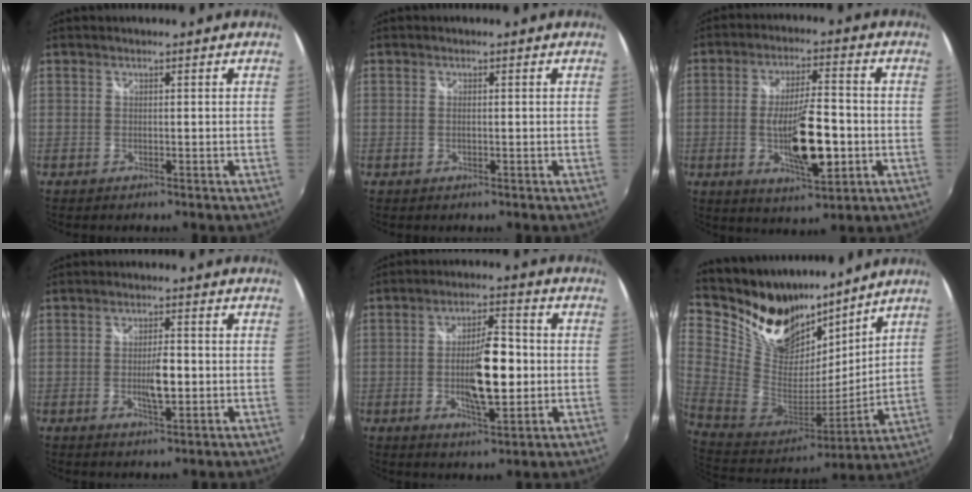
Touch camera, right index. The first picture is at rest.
{"total": 0.8, "force": [0.1, 0.3, 0.7], "torque": [-0.015, 0.000, -0.001]}
{"total": 13.3, "force": [-2.9, 3.5, 12.5], "torque": [-0.222, -0.015, -0.043]}
{"total": 5.0, "force": [-0.7, 1.6, 4.7], "torque": [-0.084, -0.004, -0.011]}
{"total": 11.3, "force": [-1.3, 3.6, 10.7], "torque": [-0.183, -0.001, -0.019]}
{"total": 25.2, "force": [18.9, 12.8, 10.7], "torque": [-0.272, 0.016, 0.343]}